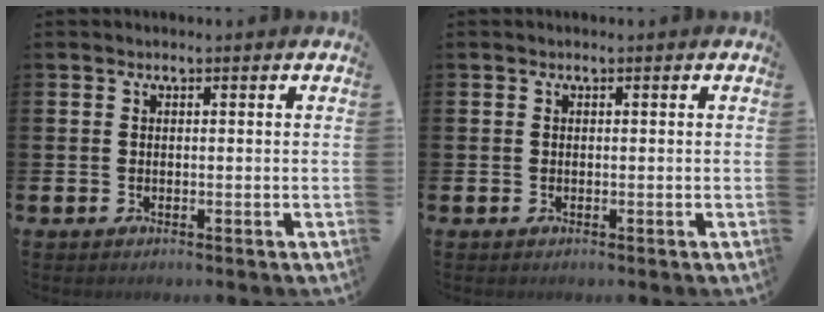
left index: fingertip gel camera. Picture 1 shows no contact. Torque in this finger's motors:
{"motor_torque": [-0.04, 0.00, 0.01, 0.00]}